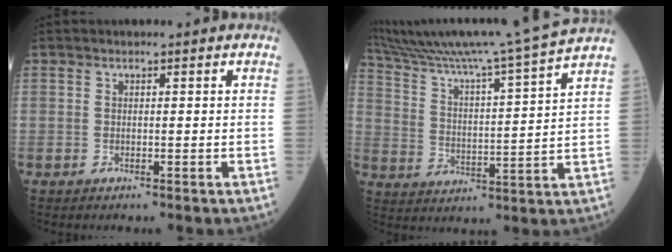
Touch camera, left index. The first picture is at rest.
{"total": 20.2, "force": [17.7, -2.8, 9.3], "torque": [-0.168, -0.033, 0.262]}